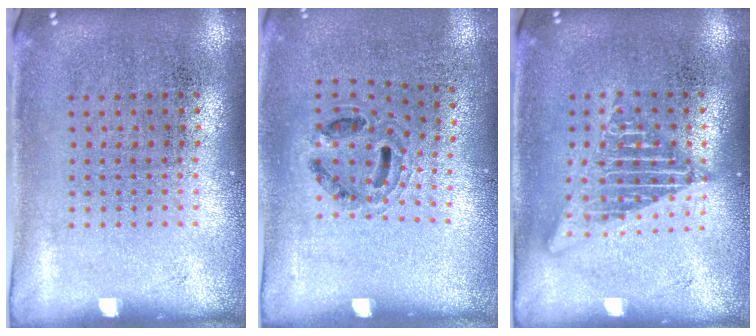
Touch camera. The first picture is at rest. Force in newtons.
{"total": 0.9, "press": 0.8, "slide": 0.5}
{"total": 2.6, "press": 2.6, "slide": 0.3}